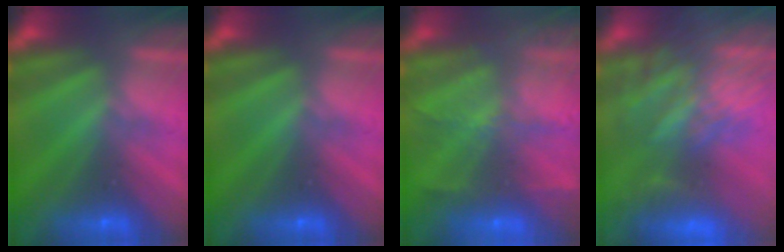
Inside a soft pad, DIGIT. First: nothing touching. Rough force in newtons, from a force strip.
{"total": 0.0}
{"total": 8.0}
{"total": 8.3}